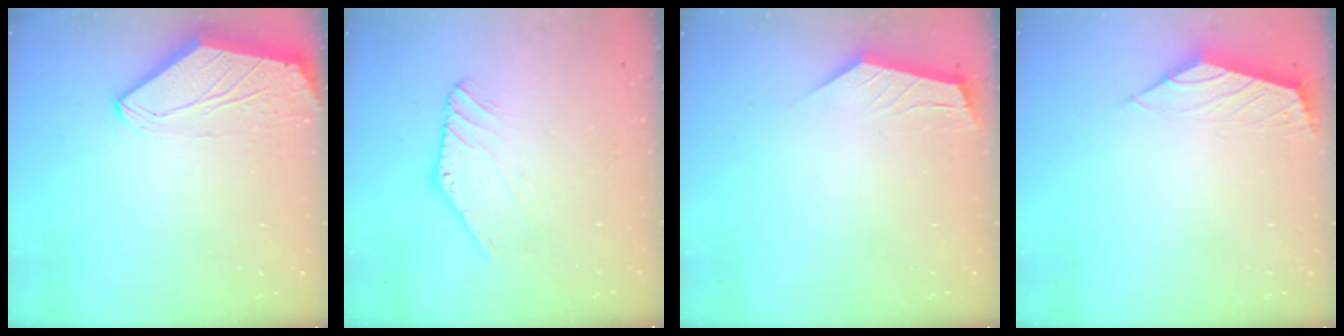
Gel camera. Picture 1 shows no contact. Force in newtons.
{"total": 1.0, "press": 1.0, "slide": 0.0}
{"total": 1.6, "press": 1.6, "slide": 0.2}
{"total": 2.1, "press": 2.0, "slide": 0.6}